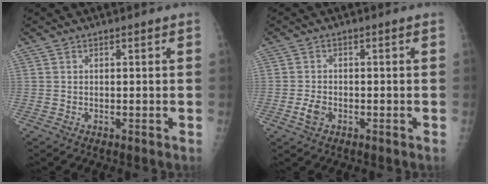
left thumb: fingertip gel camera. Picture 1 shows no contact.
{"total": 2.7, "force": [-1.1, 1.7, 1.8], "torque": [-0.038, 0.008, -0.020]}